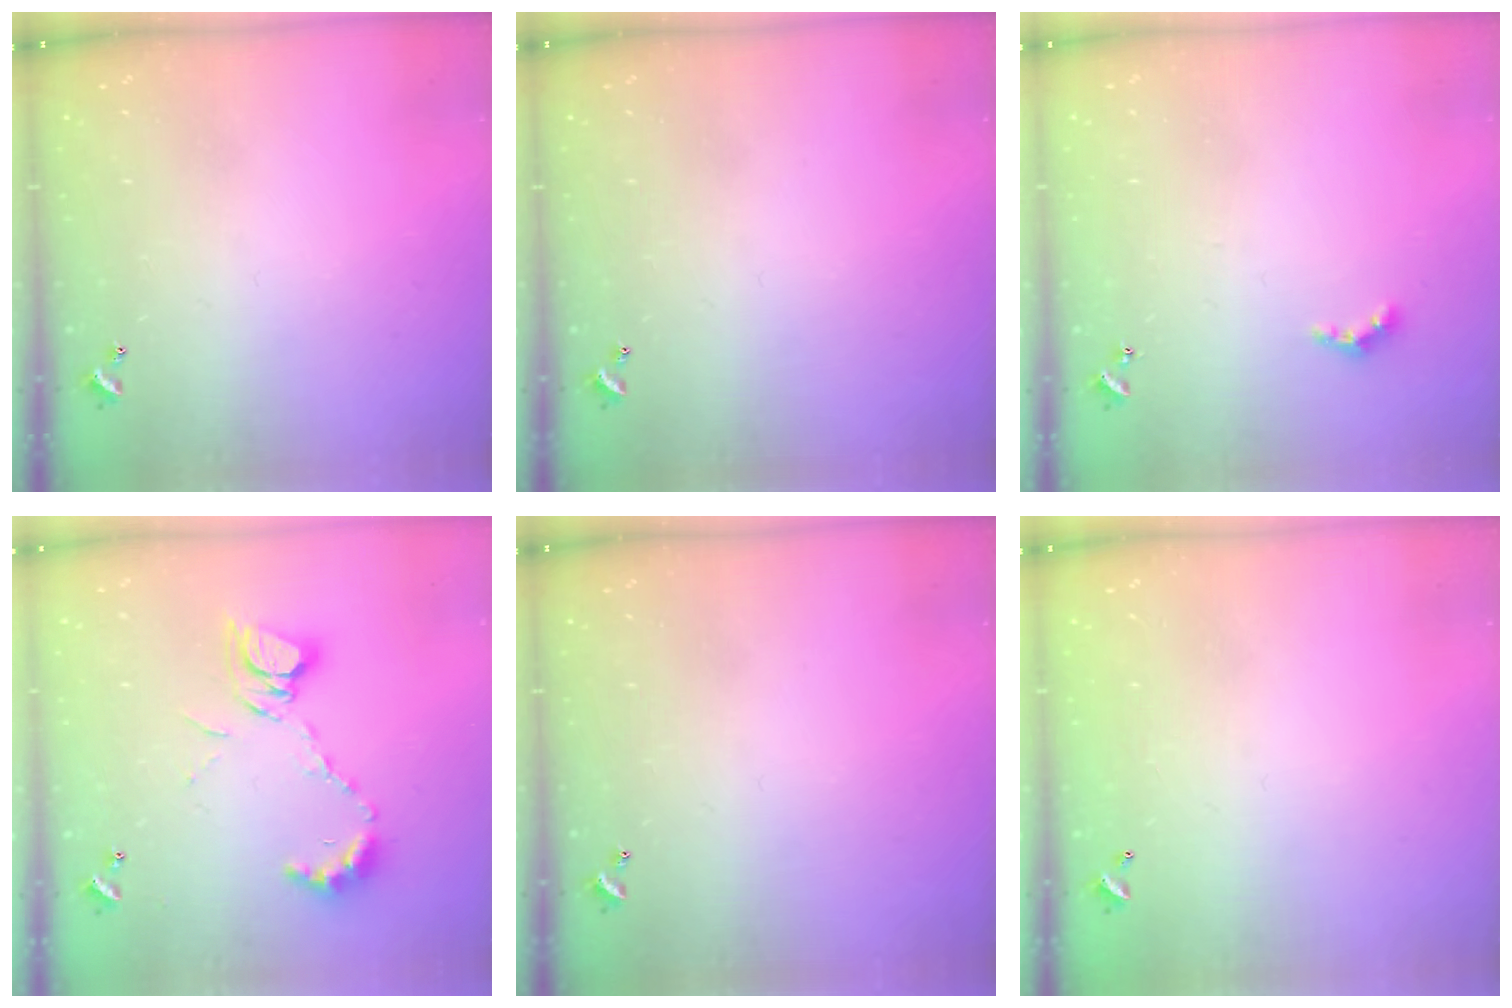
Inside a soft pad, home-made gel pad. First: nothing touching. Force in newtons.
{"total": 0.0}
{"total": 2.4, "press": 2.3, "slide": 0.5}
{"total": 9.5, "press": 9.5, "slide": 0.4}
{"total": 0.0}
{"total": 2.7, "press": 2.7, "slide": 0.1}